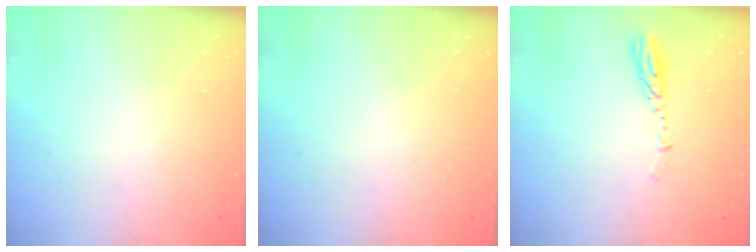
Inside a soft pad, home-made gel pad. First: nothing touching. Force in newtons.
{"total": 0.0}
{"total": 3.6, "press": 3.5, "slide": 0.4}